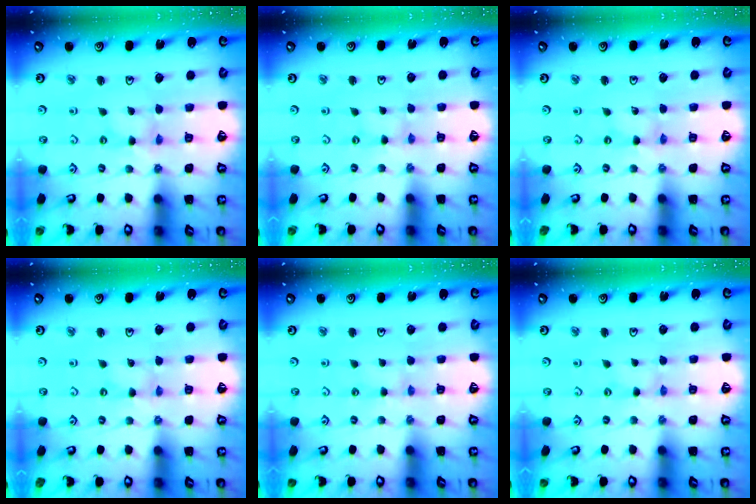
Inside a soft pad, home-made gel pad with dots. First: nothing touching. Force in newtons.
{"total": 0.0}
{"total": 0.0}
{"total": 0.0}
{"total": 0.8, "press": 0.8, "slide": 0.3}
{"total": 0.0}